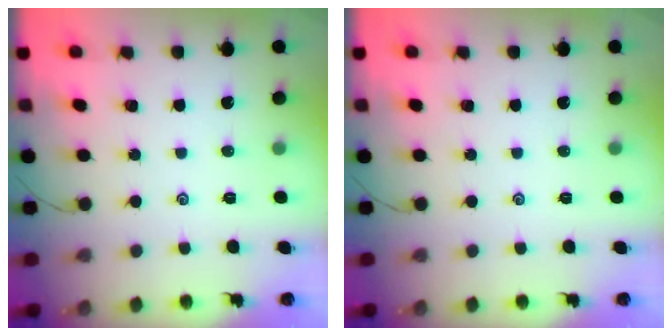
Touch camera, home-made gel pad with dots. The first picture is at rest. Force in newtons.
{"total": 0.0}